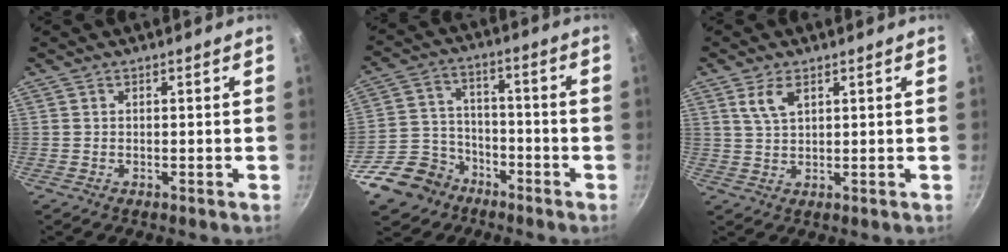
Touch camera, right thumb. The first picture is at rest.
{"total": 11.9, "force": [-7.5, 8.6, 3.2], "torque": [-0.039, 0.050, -0.137]}
{"total": 4.3, "force": [2.1, 2.0, 3.2], "torque": [-0.059, -0.005, 0.045]}